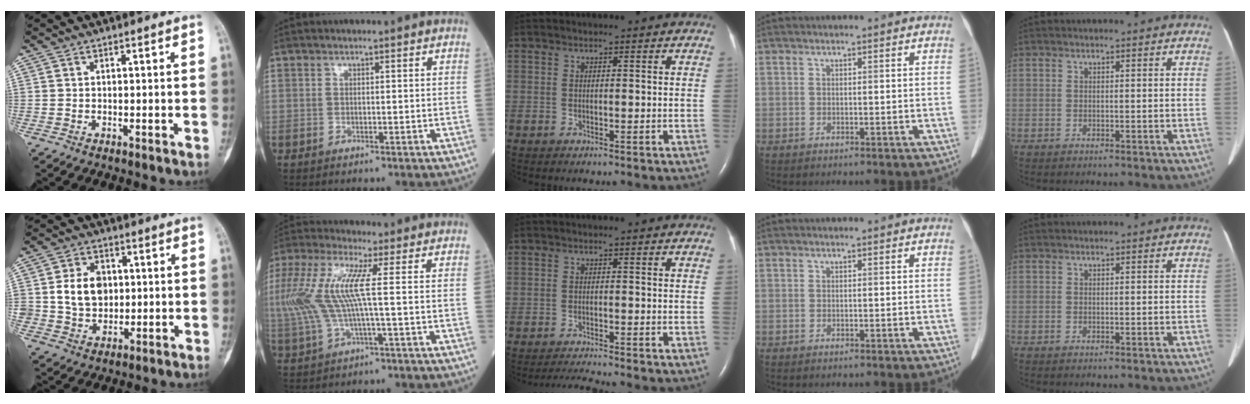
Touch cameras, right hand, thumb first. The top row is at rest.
{"thumb": {"total": 9.7, "force": [1.1, 7.7, 5.9], "torque": [-0.070, -0.001, 0.023]}, "index": {"total": 12.0, "force": [1.0, 1.8, 11.8], "torque": [-0.279, 0.021, 0.016]}, "middle": {"total": 3.0, "force": [-2.7, -1.2, 0.3], "torque": [-0.019, -0.020, -0.049]}}